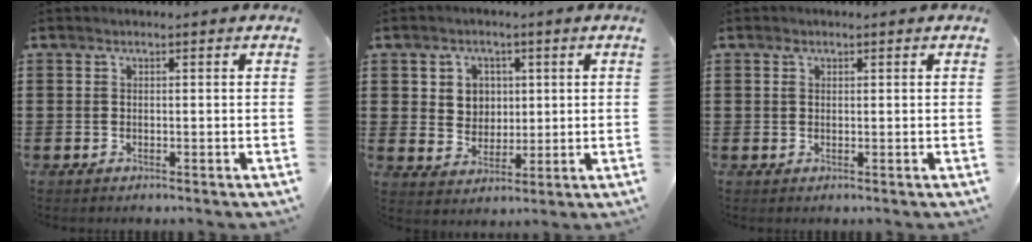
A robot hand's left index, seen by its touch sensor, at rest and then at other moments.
{"total": 4.3, "force": [1.2, 4.1, 1.1], "torque": [-0.032, 0.009, 0.018]}
{"total": 0.8, "force": [0.3, 0.5, 0.5], "torque": [-0.013, 0.004, 0.005]}